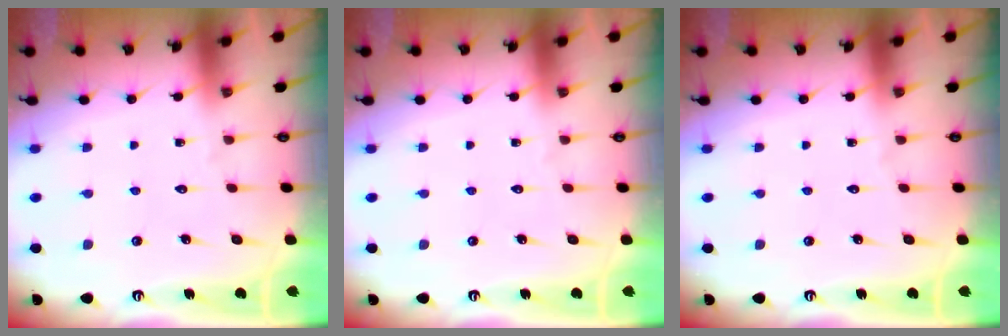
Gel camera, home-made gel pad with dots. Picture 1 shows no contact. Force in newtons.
{"total": 0.0}
{"total": 0.0}